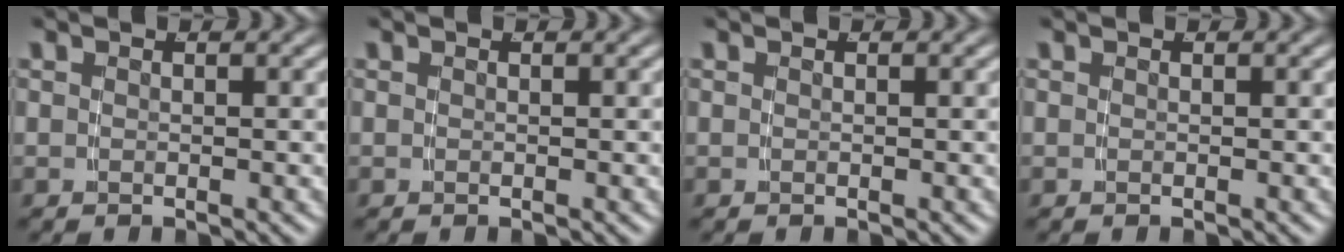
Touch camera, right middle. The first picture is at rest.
{"total": 0.0}
{"total": 0.0}
{"total": 0.0}